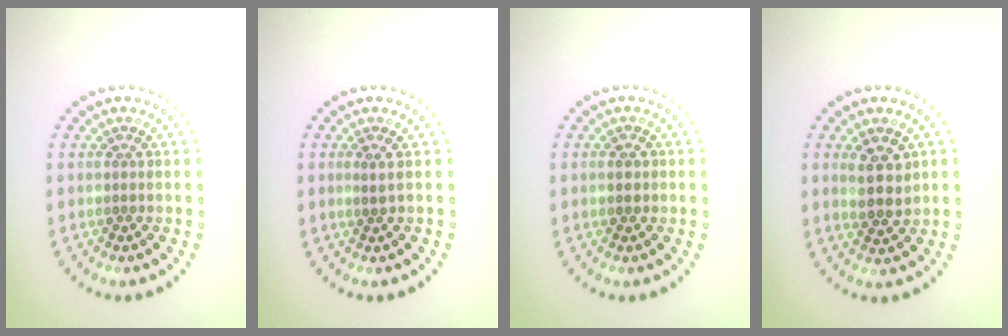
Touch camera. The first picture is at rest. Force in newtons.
{"total": 0.6, "press": 0.3, "slide": 0.5}
{"total": 1.5, "press": 1.4, "slide": 0.2}
{"total": 2.8, "press": 2.6, "slide": 0.9}